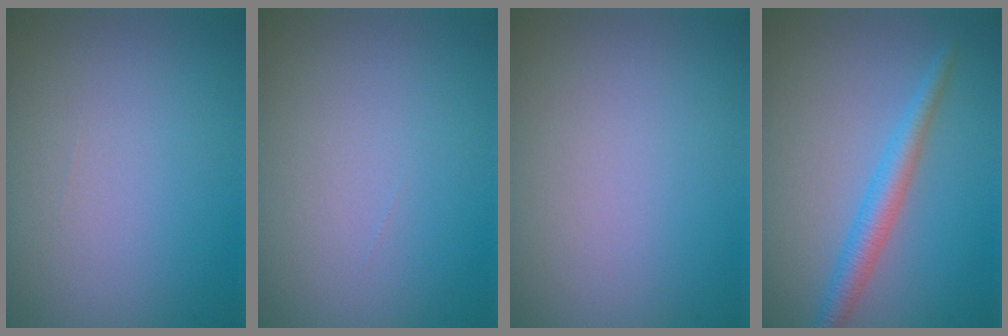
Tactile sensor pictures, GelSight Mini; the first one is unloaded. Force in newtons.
{"total": 0.0}
{"total": 0.0}
{"total": 2.7, "press": 2.7, "slide": 0.1}